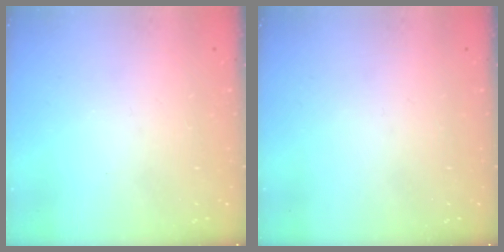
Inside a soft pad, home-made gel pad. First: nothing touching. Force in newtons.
{"total": 0.0}